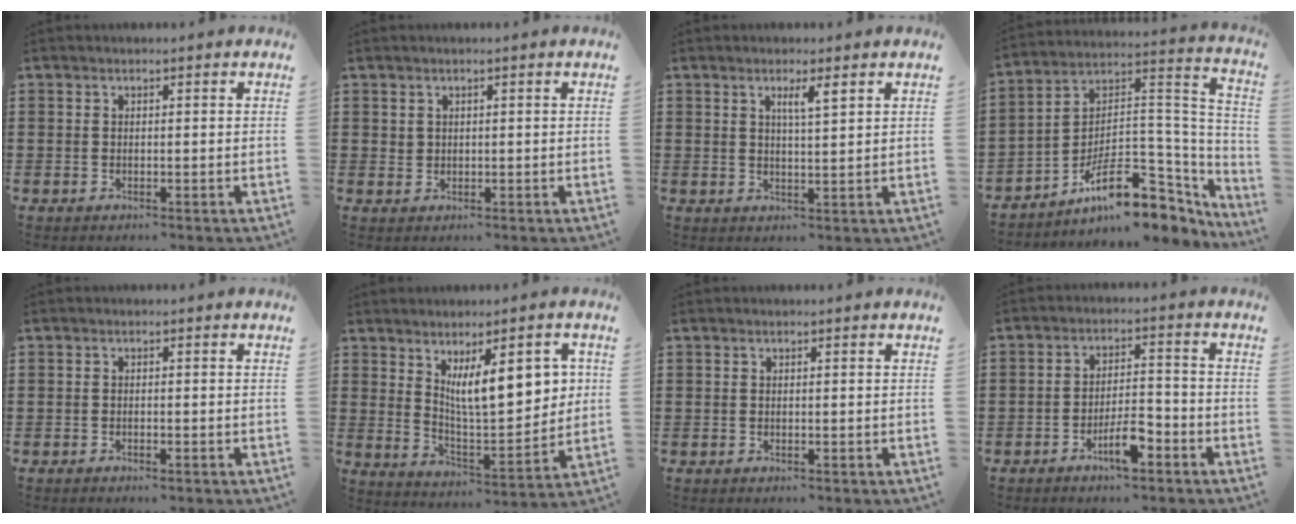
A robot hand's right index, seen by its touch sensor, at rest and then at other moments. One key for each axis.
{"total": 1.2, "fx": 0.7, "fy": 0.9, "fz": 0.2, "tx": -0.006, "ty": 0.004, "tz": 0.015}
{"total": 2.7, "fx": 1.4, "fy": 0.4, "fz": 2.3, "tx": -0.040, "ty": -0.001, "tz": 0.021}
{"total": 11.9, "fx": -6.7, "fy": 5.8, "fz": 8.0, "tx": -0.123, "ty": 0.006, "tz": -0.120}
{"total": 0.7, "fx": -0.6, "fy": 0.1, "fz": 0.3, "tx": -0.008, "ty": -0.002, "tz": -0.011}
{"total": 11.1, "fx": 4.2, "fy": 3.9, "fz": 9.6, "tx": -0.155, "ty": -0.006, "tz": 0.068}
{"total": 0.0}
{"total": 6.1, "fx": -3.5, "fy": 1.8, "fz": 4.6, "tx": -0.087, "ty": 0.006, "tz": -0.064}